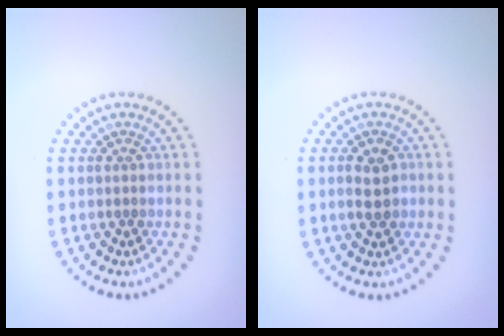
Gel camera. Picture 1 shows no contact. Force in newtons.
{"total": 2.3, "press": 2.3, "slide": 0.2}